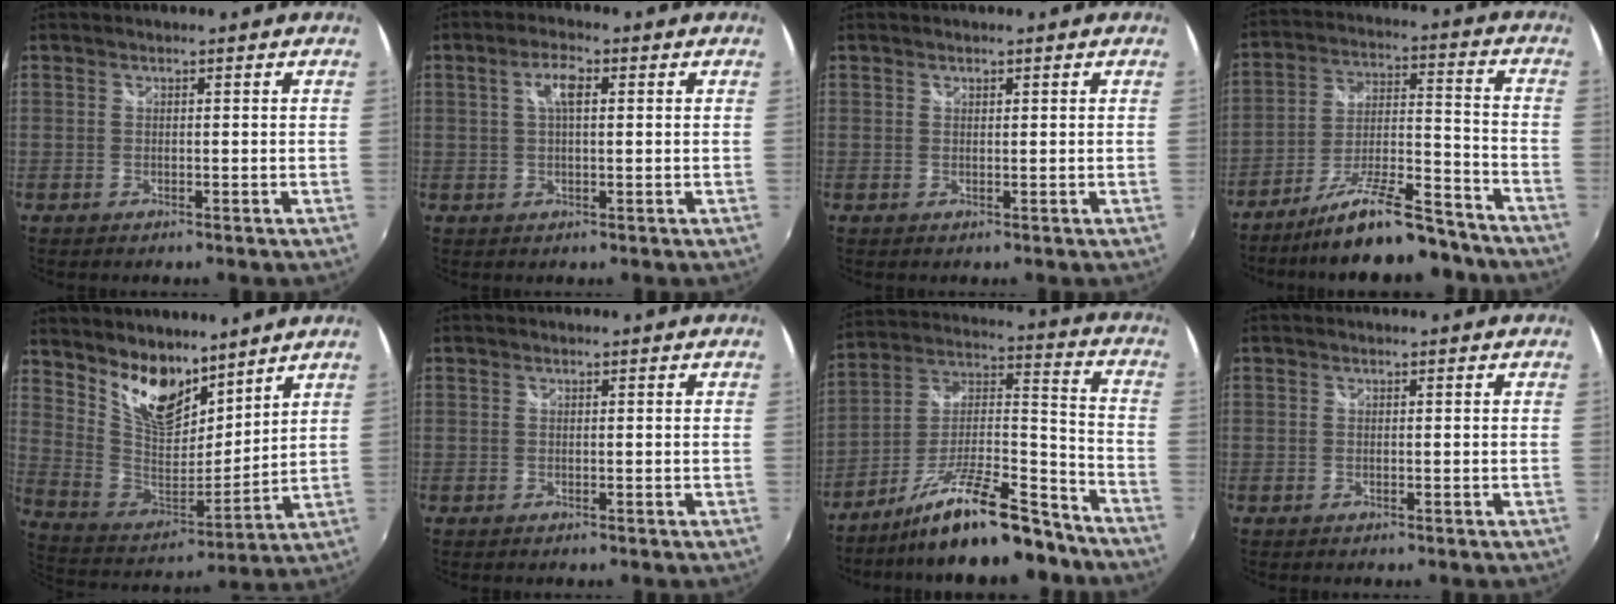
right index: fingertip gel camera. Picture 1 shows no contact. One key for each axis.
{"total": 4.0, "fx": 1.1, "fy": 1.4, "fz": 3.7, "tx": -0.068, "ty": 0.009, "tz": 0.018}
{"total": 0.5, "fx": 0.4, "fy": 0.3, "fz": 0.2, "tx": -0.002, "ty": 0.001, "tz": 0.006}
{"total": 17.6, "fx": -14.7, "fy": 3.7, "fz": 9.1, "tx": -0.162, "ty": 0.001, "tz": -0.227}
{"total": 14.3, "fx": 10.4, "fy": 6.6, "fz": 7.3, "tx": -0.143, "ty": 0.000, "tz": 0.202}
{"total": 0.0}
{"total": 19.3, "fx": -14.5, "fy": 4.4, "fz": 12.0, "tx": -0.206, "ty": 0.005, "tz": -0.233}
{"total": 0.0}